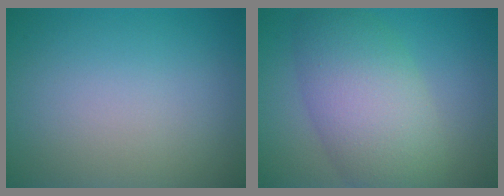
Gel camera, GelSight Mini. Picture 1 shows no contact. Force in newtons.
{"total": 7.8, "press": 7.8, "slide": 0.4}